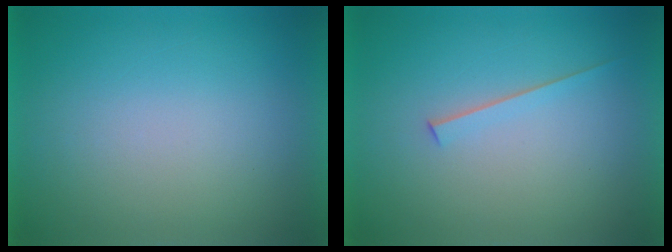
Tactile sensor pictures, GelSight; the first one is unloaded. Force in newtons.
{"total": 1.5}